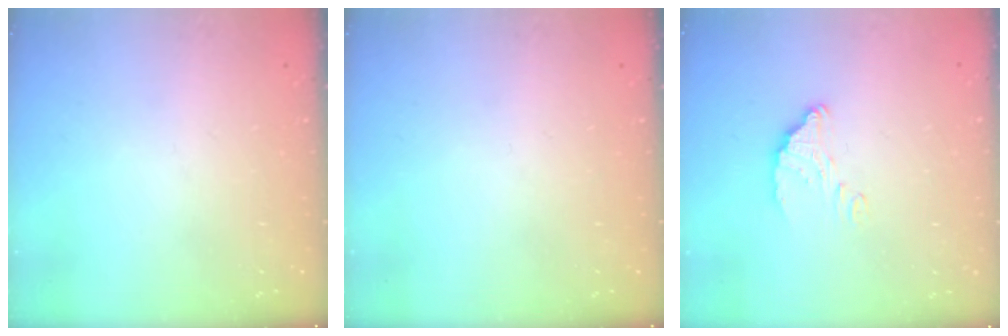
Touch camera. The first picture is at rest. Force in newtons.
{"total": 0.0}
{"total": 4.9, "press": 4.9, "slide": 0.1}